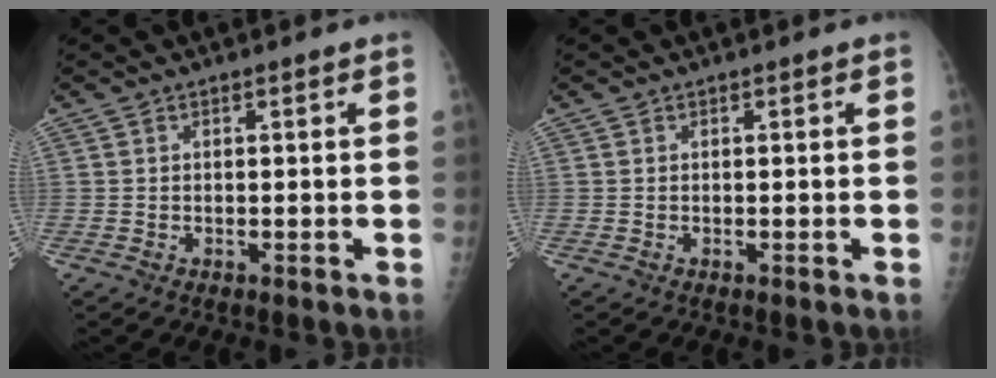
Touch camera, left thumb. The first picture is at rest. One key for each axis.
{"total": 0.0}